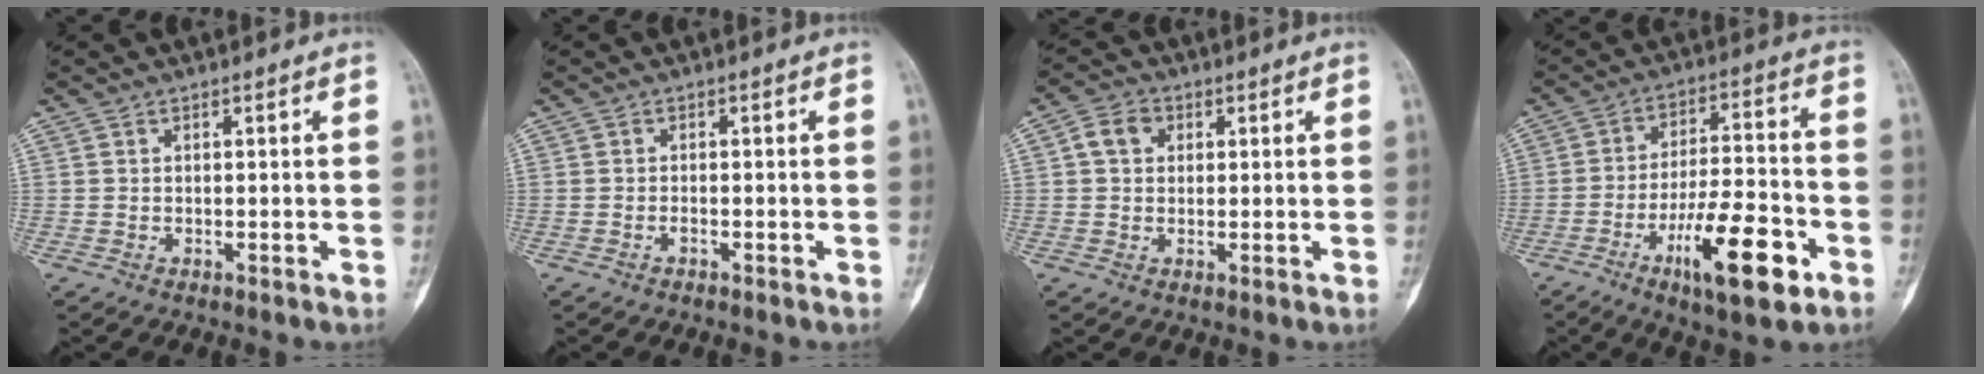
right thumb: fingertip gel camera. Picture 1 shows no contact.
{"total": 0.7, "force": [-0.4, 0.2, 0.4], "torque": [-0.007, 0.002, -0.009]}
{"total": 4.8, "force": [1.3, 3.8, 2.6], "torque": [-0.033, 0.006, 0.019]}
{"total": 16.1, "force": [-7.2, 5.0, 13.5], "torque": [-0.214, 0.035, -0.111]}